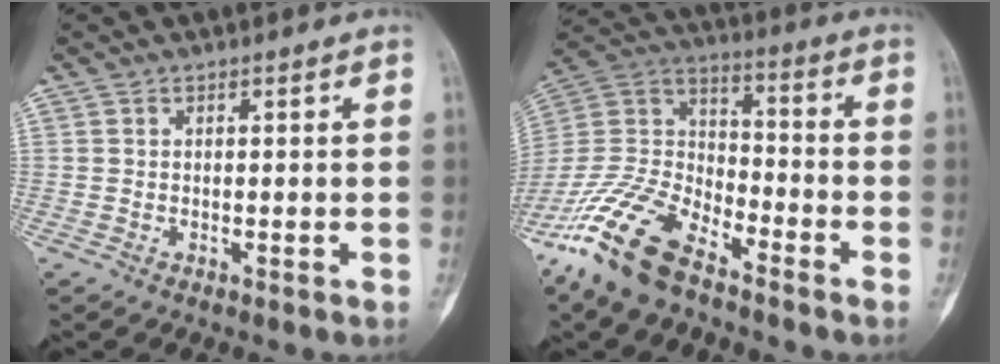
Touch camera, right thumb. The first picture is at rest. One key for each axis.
{"total": 17.4, "fx": -12.3, "fy": 7.2, "fz": 10.1, "tx": -0.204, "ty": 0.056, "tz": -0.240}